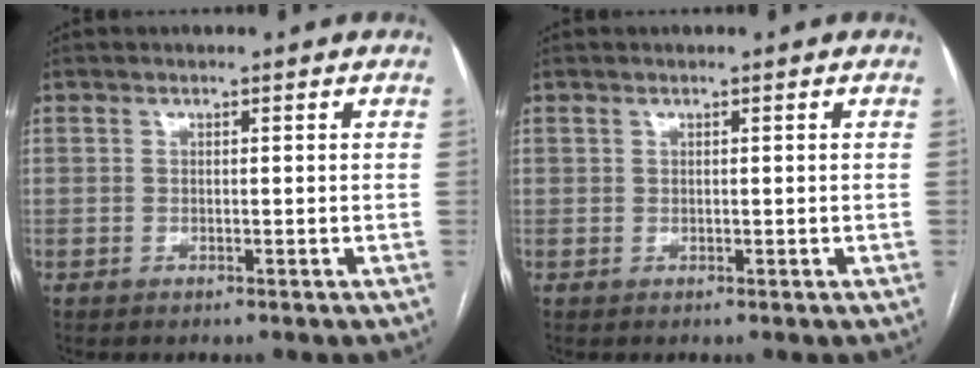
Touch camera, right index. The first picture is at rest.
{"total": 0.0}